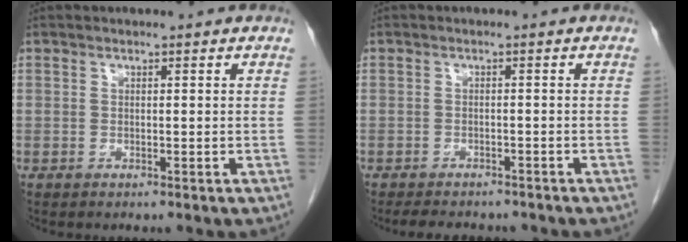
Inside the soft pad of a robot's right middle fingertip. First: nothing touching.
{"total": 7.6, "force": [-6.6, 2.5, 3.0], "torque": [-0.042, -0.002, -0.086]}